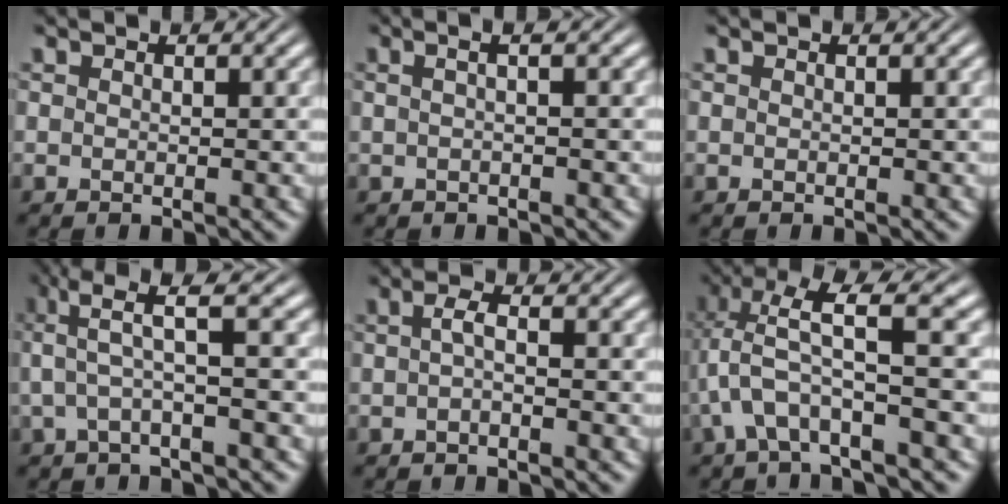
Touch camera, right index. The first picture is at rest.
{"total": 2.0, "force": [0.2, 0.2, 1.9], "torque": [-0.019, 0.014, -0.004]}
{"total": 0.0}
{"total": 5.8, "force": [2.8, 2.2, 4.7], "torque": [-0.088, 0.022, 0.031]}
{"total": 1.3, "force": [-0.4, 0.1, 1.3], "torque": [-0.024, -0.003, -0.005]}
{"total": 6.6, "force": [1.3, 3.1, 5.7], "torque": [-0.123, -0.005, 0.026]}